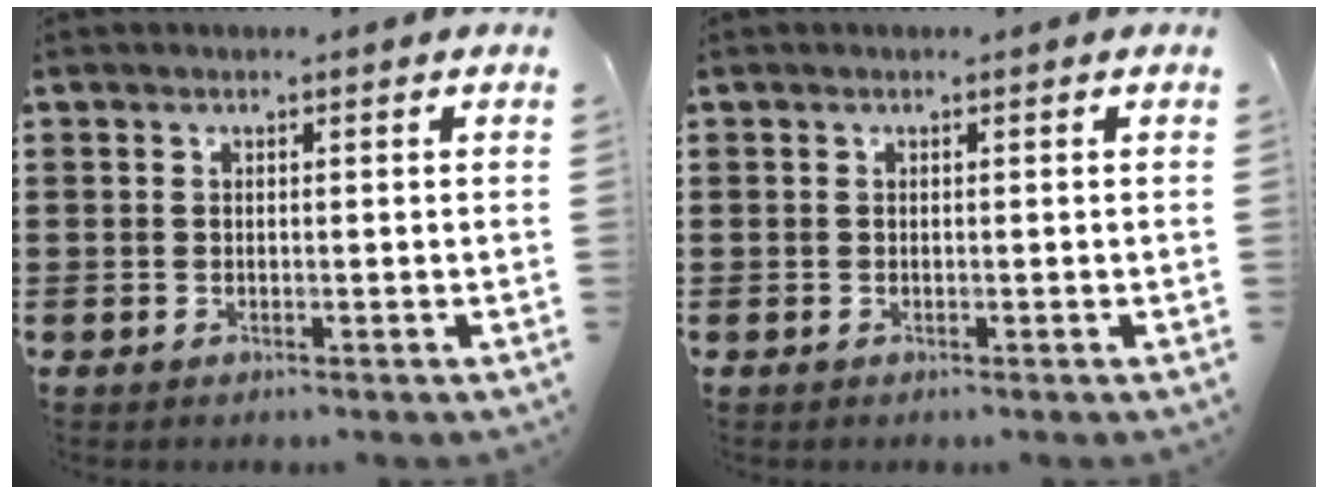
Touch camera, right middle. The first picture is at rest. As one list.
[{"total": 0.0}]